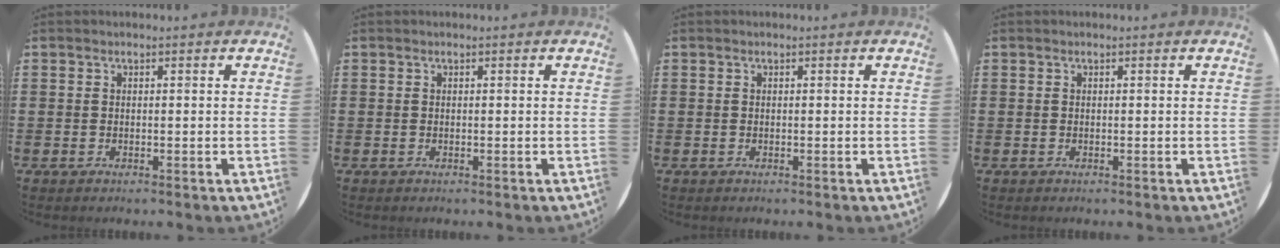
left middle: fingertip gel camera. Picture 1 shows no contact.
{"total": 0.0}
{"total": 0.0}
{"total": 0.0}